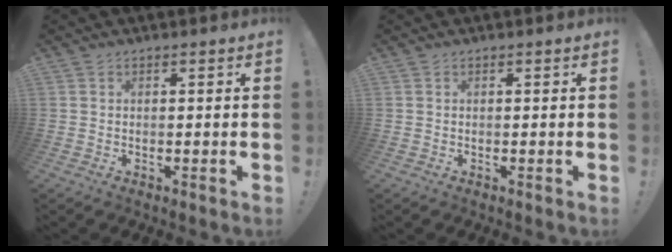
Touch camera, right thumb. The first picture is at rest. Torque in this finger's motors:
{"motor_torque": [0.00, 0.00, 0.00, 0.00, 0.00]}